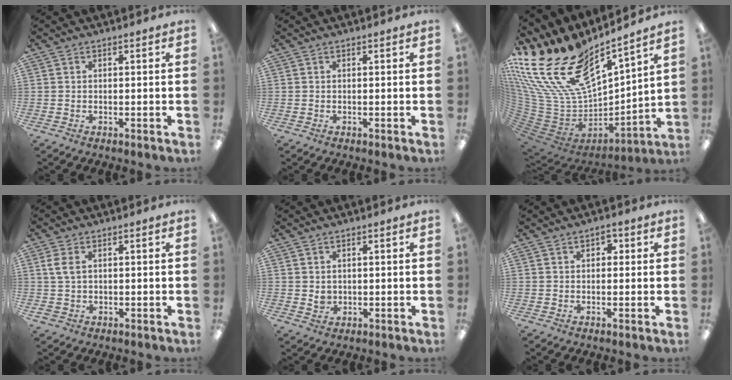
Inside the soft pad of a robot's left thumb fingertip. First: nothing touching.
{"total": 0.0}
{"total": 23.2, "force": [14.9, 11.8, 13.4], "torque": [-0.278, -0.123, 0.298]}
{"total": 4.2, "force": [0.9, 2.8, 3.0], "torque": [-0.068, 0.005, 0.016]}
{"total": 2.0, "force": [0.6, 1.7, 0.8], "torque": [-0.003, -0.004, 0.008]}
{"total": 2.2, "force": [0.9, 1.5, 1.3], "torque": [-0.011, 0.000, 0.010]}